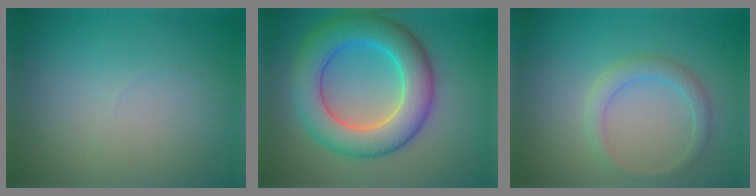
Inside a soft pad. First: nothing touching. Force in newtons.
{"total": 8.3, "press": 8.3, "slide": 0.1}
{"total": 2.0, "press": 2.0, "slide": 0.3}